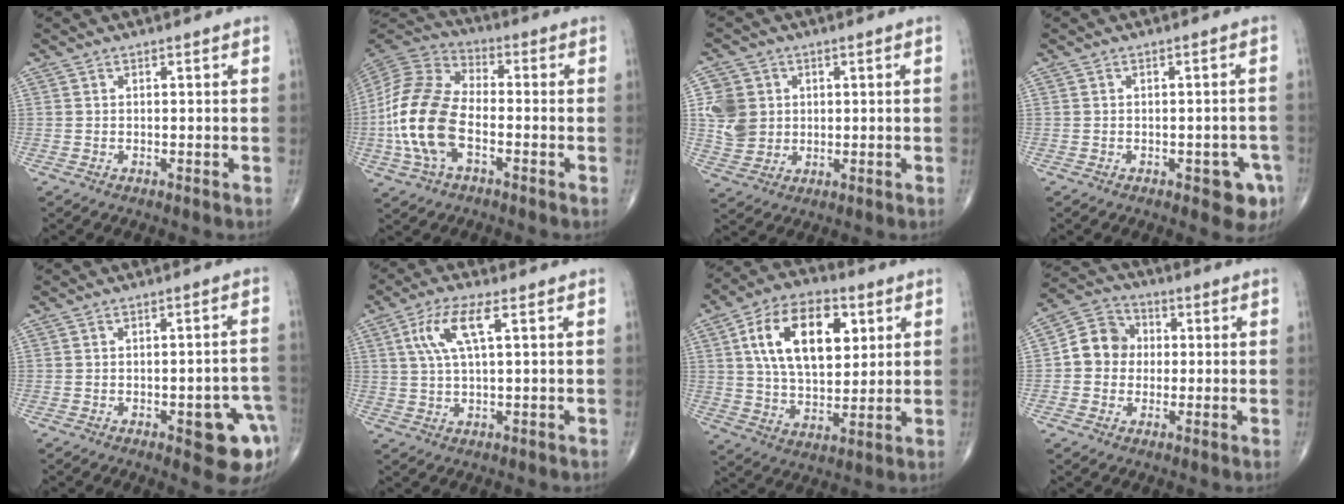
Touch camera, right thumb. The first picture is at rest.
{"total": 16.6, "force": [-3.8, 9.3, 13.2], "torque": [-0.279, 0.027, -0.077]}
{"total": 8.2, "force": [1.4, 7.4, 3.4], "torque": [-0.045, -0.004, 0.031]}
{"total": 5.1, "force": [-2.3, 2.4, 3.9], "torque": [-0.021, 0.009, -0.023]}
{"total": 10.4, "force": [-4.2, 3.8, 8.8], "torque": [-0.076, 0.021, -0.043]}
{"total": 7.8, "force": [2.6, 2.0, 7.1], "torque": [-0.161, 0.007, 0.052]}
{"total": 18.2, "force": [5.5, 10.3, 14.0], "torque": [-0.213, -0.008, 0.096]}
{"total": 8.5, "force": [0.2, 7.6, 3.9], "torque": [-0.043, 0.023, -0.011]}